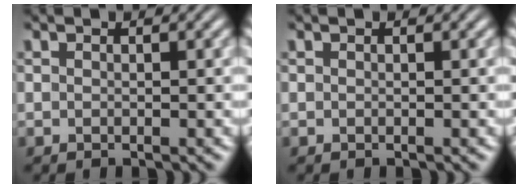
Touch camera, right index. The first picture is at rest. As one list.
[{"total": 0.0}]